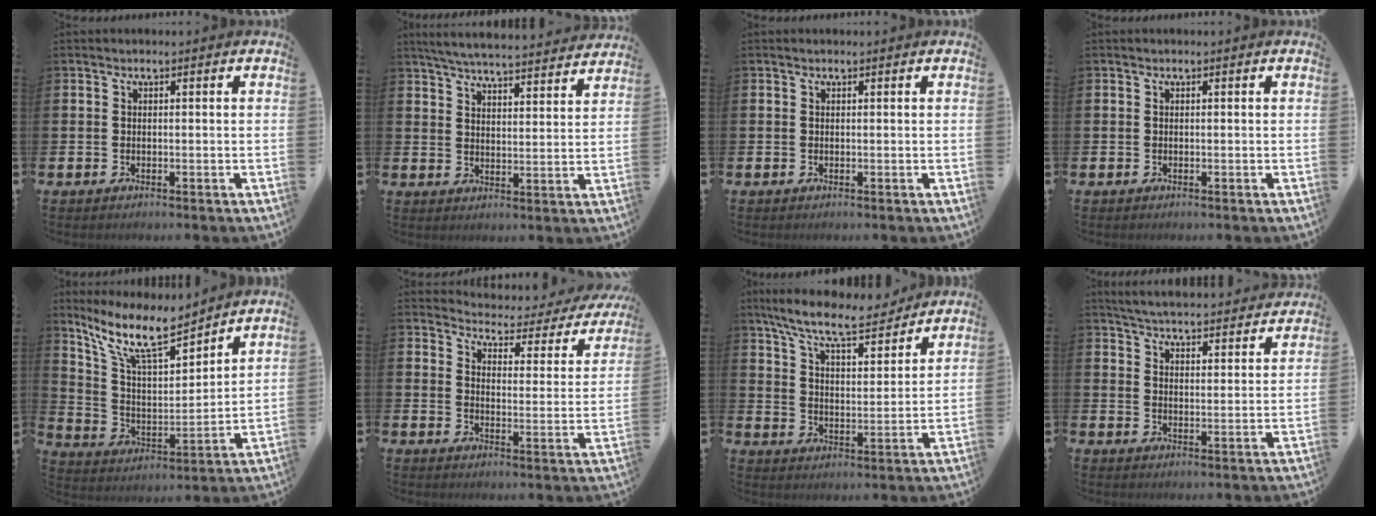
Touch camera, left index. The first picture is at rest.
{"total": 5.8, "force": [5.7, 0.2, 1.0], "torque": [-0.034, -0.043, 0.099]}
{"total": 0.0}
{"total": 0.0}
{"total": 11.4, "force": [9.5, 2.7, 5.6], "torque": [-0.140, -0.048, 0.170]}
{"total": 3.5, "force": [3.3, 0.9, 0.7], "torque": [-0.038, -0.035, 0.047]}
{"total": 9.7, "force": [8.8, 1.8, 3.9], "torque": [-0.106, -0.049, 0.153]}
{"total": 5.4, "force": [5.4, 0.4, 0.3], "torque": [-0.022, -0.047, 0.093]}